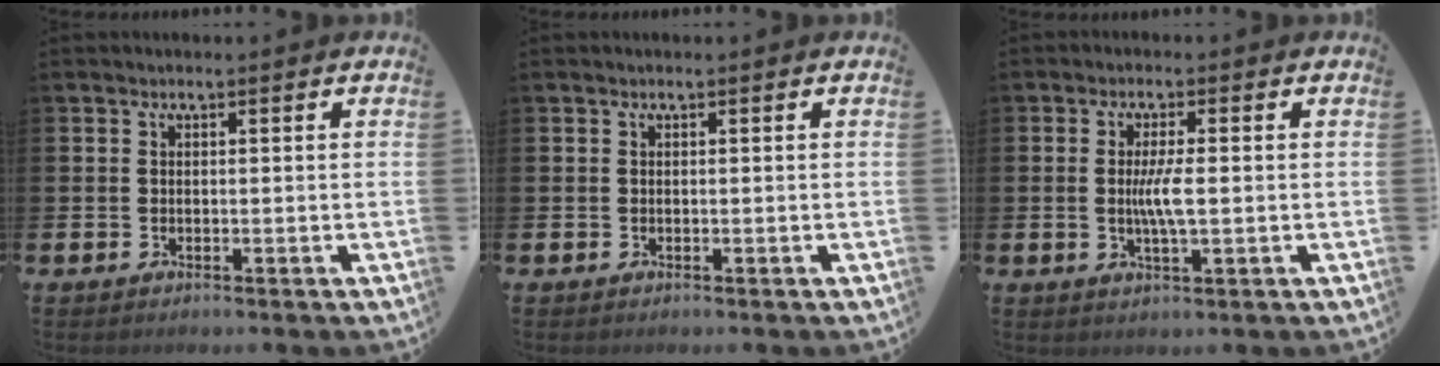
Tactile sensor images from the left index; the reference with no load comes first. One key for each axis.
{"total": 0.0}
{"total": 3.7, "fx": 0.0, "fy": 0.6, "fz": 3.7, "tx": -0.069, "ty": -0.001, "tz": -0.002}